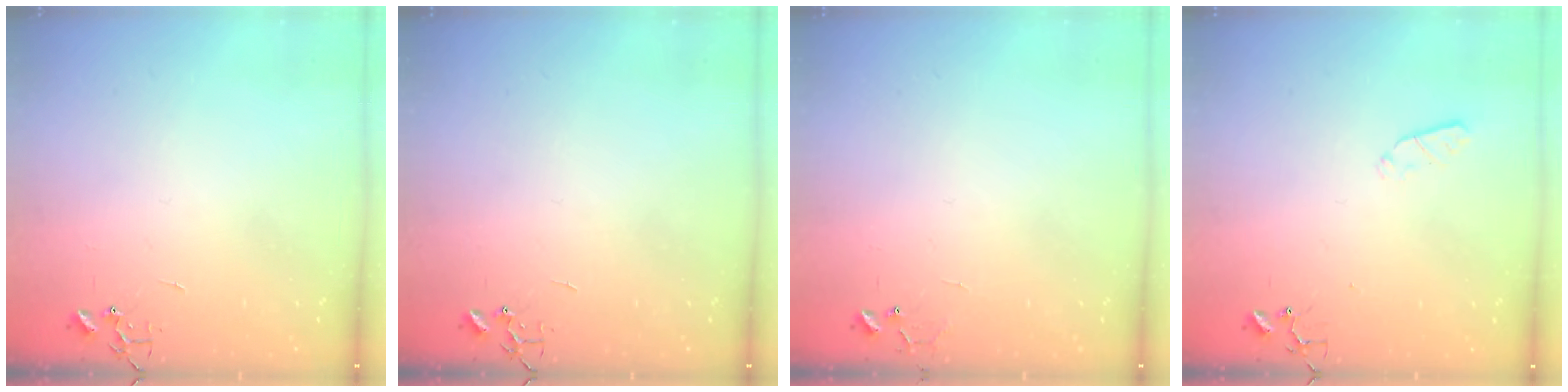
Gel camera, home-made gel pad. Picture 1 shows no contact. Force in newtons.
{"total": 0.0}
{"total": 6.6, "press": 6.6, "slide": 0.5}
{"total": 3.6, "press": 3.6, "slide": 0.5}